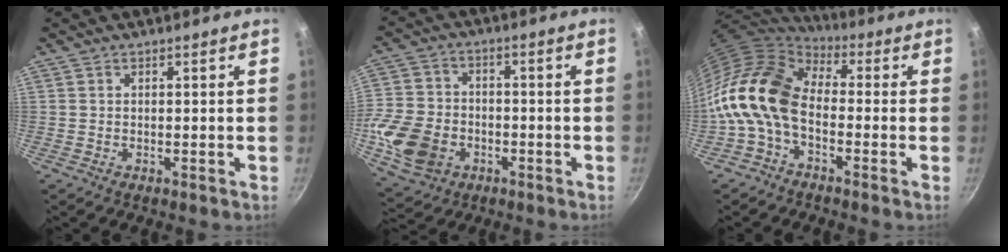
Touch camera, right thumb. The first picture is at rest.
{"total": 14.4, "force": [-4.3, 11.0, 8.2], "torque": [-0.156, 0.022, -0.079]}
{"total": 15.2, "force": [-2.6, 9.7, 11.4], "torque": [-0.199, 0.035, -0.072]}